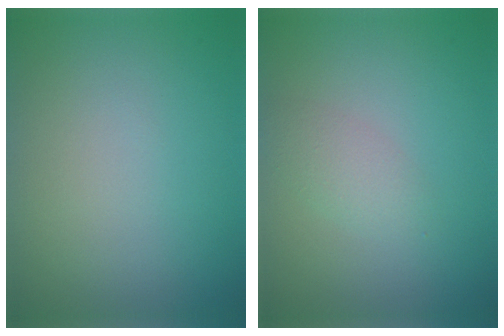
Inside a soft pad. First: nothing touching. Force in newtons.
{"total": 1.8, "press": 1.8, "slide": 0.0}